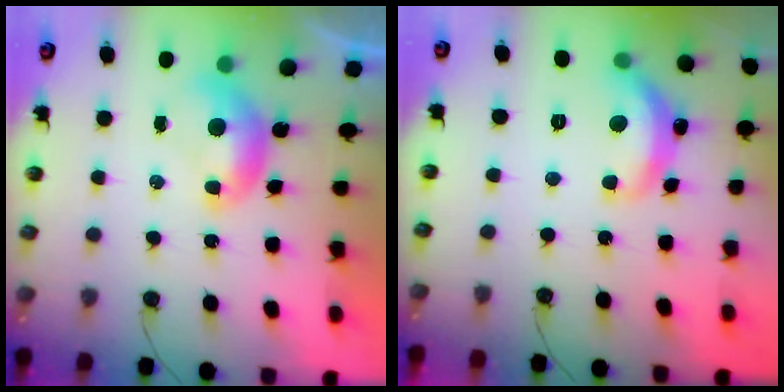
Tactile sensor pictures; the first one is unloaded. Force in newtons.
{"total": 7.5, "press": 7.4, "slide": 0.8}